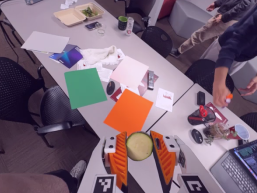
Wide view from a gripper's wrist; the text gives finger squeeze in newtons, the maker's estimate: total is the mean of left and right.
{"total": 12.8, "left": 13.4, "right": 12.1}